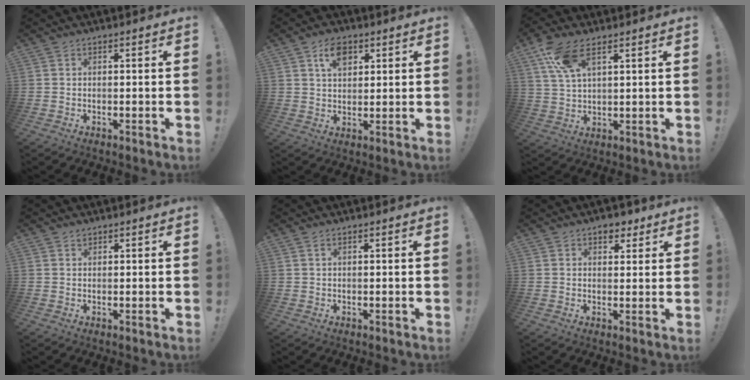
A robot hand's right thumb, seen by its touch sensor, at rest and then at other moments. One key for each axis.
{"total": 7.4, "fx": 3.6, "fy": 4.7, "fz": 4.5, "tx": -0.072, "ty": -0.002, "tz": 0.065}
{"total": 9.3, "fx": 5.6, "fy": 3.5, "fz": 6.6, "tx": -0.127, "ty": -0.016, "tz": 0.107}
{"total": 0.9, "fx": 0.8, "fy": 0.4, "fz": 0.2, "tx": 0.000, "ty": -0.001, "tz": 0.015}
{"total": 0.9, "fx": 0.4, "fy": 0.2, "fz": 0.8, "tx": -0.025, "ty": 0.005, "tz": 0.008}
{"total": 4.6, "fx": 2.8, "fy": 3.1, "fz": 1.9, "tx": -0.010, "ty": -0.011, "tz": 0.046}